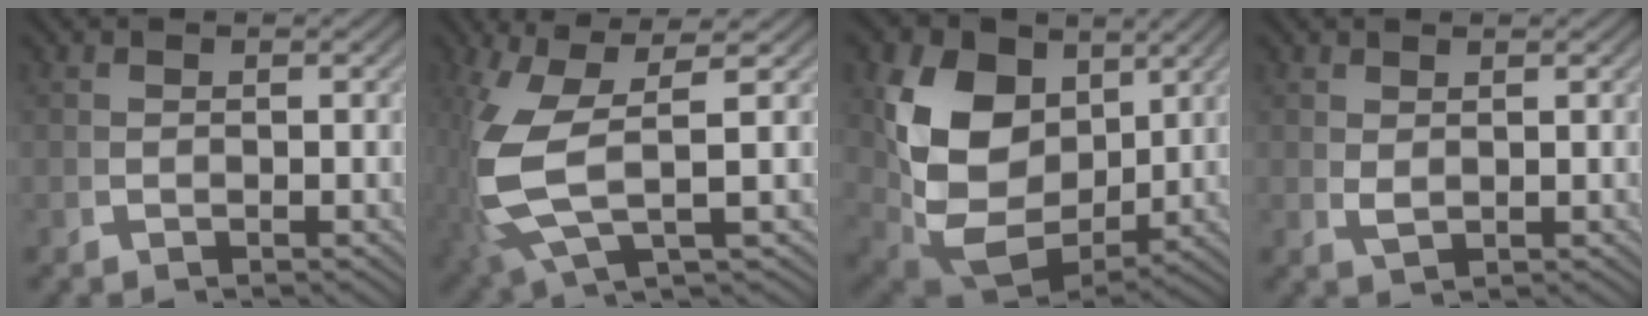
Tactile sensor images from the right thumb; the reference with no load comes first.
{"total": 9.7, "force": [0.4, 4.8, 8.4], "torque": [-0.189, -0.019, 0.022]}
{"total": 14.1, "force": [-0.8, 10.2, 9.7], "torque": [-0.237, -0.074, 0.018]}
{"total": 1.1, "force": [0.8, 0.2, 0.7], "torque": [-0.014, -0.003, 0.025]}